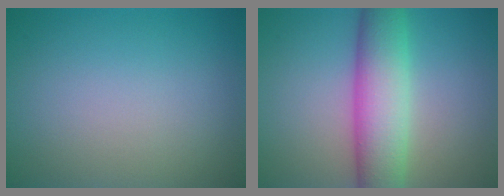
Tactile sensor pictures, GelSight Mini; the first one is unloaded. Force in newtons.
{"total": 7.4, "press": 7.4, "slide": 0.3}